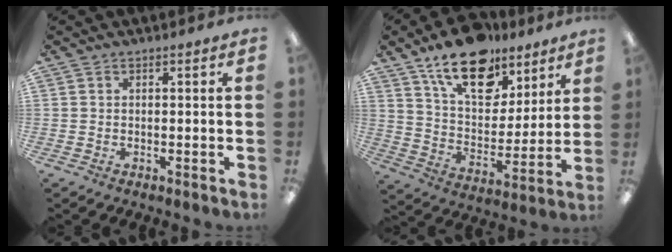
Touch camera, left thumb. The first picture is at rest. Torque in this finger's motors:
{"motor_torque": [1.93, 1.55, 1.73, -1.04, 0.12]}